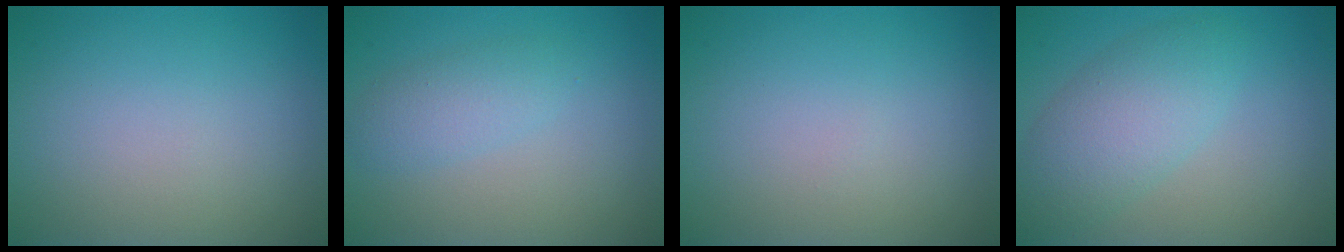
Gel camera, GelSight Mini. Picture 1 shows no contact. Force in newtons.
{"total": 2.2, "press": 2.2, "slide": 0.1}
{"total": 0.0}
{"total": 4.8, "press": 4.8, "slide": 0.2}